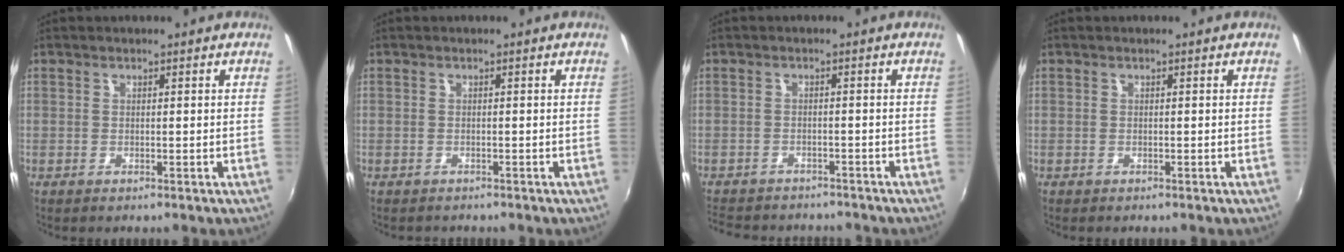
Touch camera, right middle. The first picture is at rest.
{"total": 1.2, "force": [-1.1, 0.6, 0.1], "torque": [-0.008, -0.003, -0.016]}
{"total": 10.7, "force": [-9.3, 3.9, 3.5], "torque": [-0.091, -0.017, -0.138]}
{"total": 0.0}